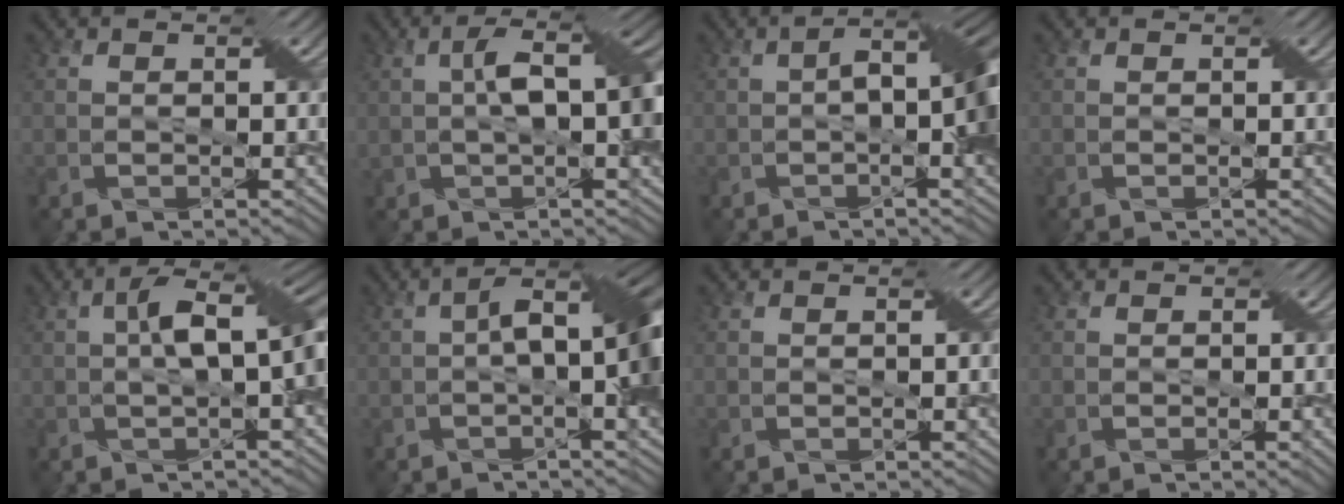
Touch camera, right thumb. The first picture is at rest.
{"total": 7.9, "force": [0.6, 3.1, 7.3], "torque": [-0.129, 0.018, 0.008]}
{"total": 8.0, "force": [-0.3, 2.6, 7.6], "torque": [-0.115, 0.004, -0.006]}
{"total": 0.0}
{"total": 8.4, "force": [0.4, 3.0, 7.9], "torque": [-0.131, 0.019, 0.003]}
{"total": 8.8, "force": [0.1, 2.8, 8.4], "torque": [-0.129, 0.010, -0.001]}
{"total": 0.0}
{"total": 1.0, "force": [-0.1, 0.1, 1.0], "torque": [-0.015, -0.001, -0.002]}